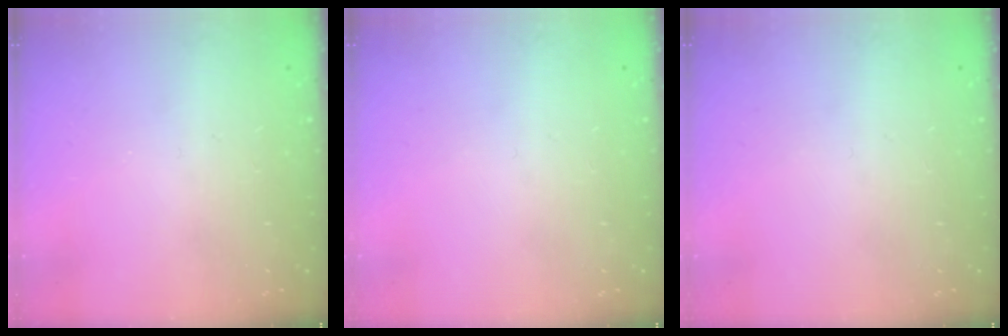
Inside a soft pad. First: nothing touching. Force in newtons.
{"total": 0.0}
{"total": 0.0}